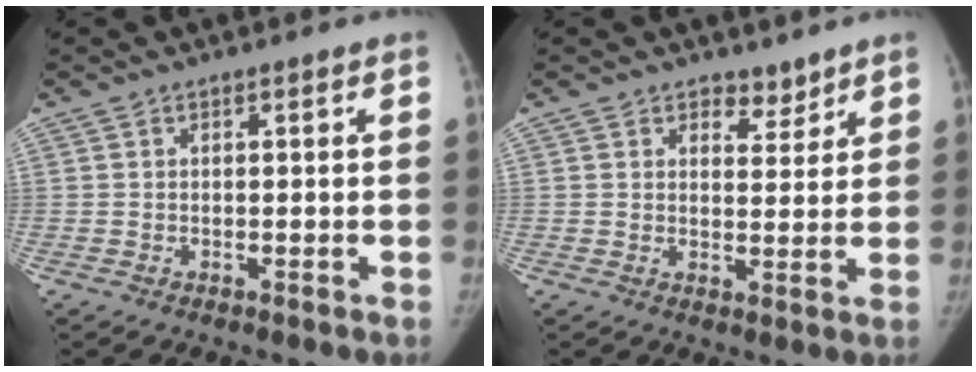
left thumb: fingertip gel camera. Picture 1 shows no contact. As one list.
[{"total": 3.8, "force": [3.0, 2.1, 1.0], "torque": [0.009, -0.022, 0.045]}]